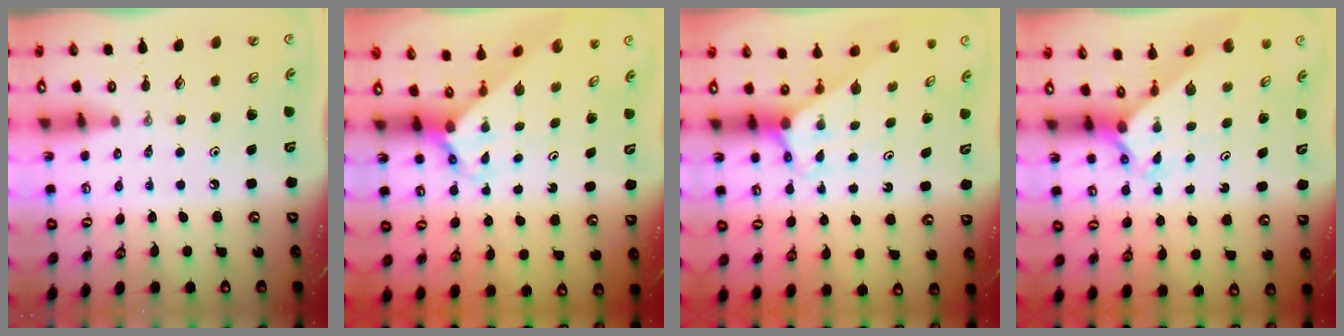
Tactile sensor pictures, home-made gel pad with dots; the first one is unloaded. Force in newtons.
{"total": 3.6, "press": 3.6, "slide": 0.4}
{"total": 2.7, "press": 2.7, "slide": 0.2}
{"total": 2.3, "press": 2.3, "slide": 0.2}